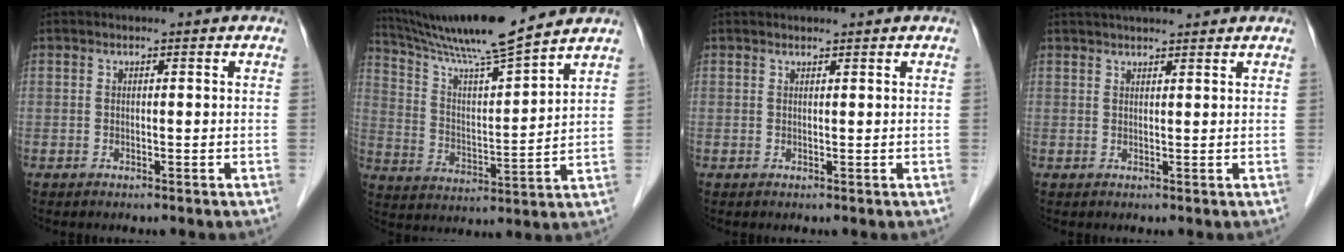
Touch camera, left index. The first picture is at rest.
{"total": 15.0, "force": [13.3, -1.0, 6.8], "torque": [-0.132, 0.005, 0.234]}
{"total": 0.6, "force": [0.6, 0.0, 0.0], "torque": [-0.007, 0.001, 0.011]}
{"total": 6.0, "force": [5.3, 0.8, 2.6], "torque": [-0.039, 0.035, 0.084]}